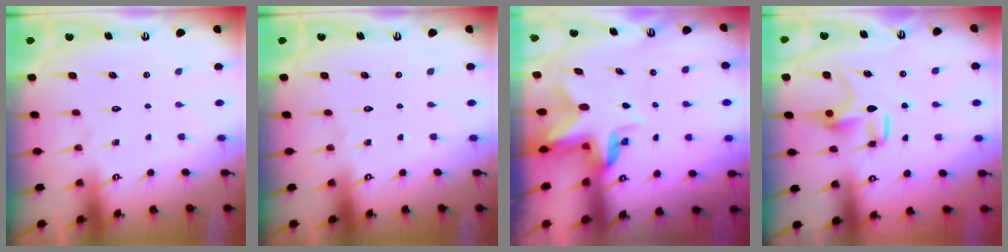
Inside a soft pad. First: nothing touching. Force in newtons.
{"total": 0.0}
{"total": 4.6, "press": 4.6, "slide": 0.6}
{"total": 9.4, "press": 9.4, "slide": 0.4}